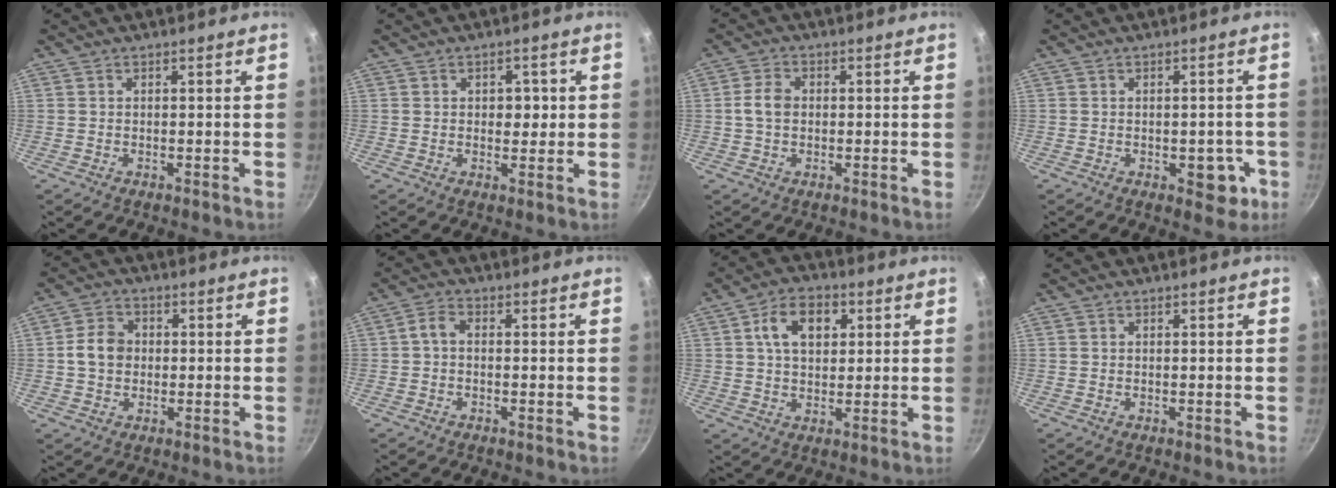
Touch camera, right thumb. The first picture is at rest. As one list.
[{"total": 3.5, "force": [0.5, 2.5, 2.4], "torque": [-0.012, -0.002, 0.005]}, {"total": 4.2, "force": [0.1, 3.1, 2.8], "torque": [-0.051, 0.012, -0.005]}, {"total": 5.6, "force": [-1.8, 3.4, 4.1], "torque": [-0.015, 0.009, -0.018]}, {"total": 5.9, "force": [0.0, 4.9, 3.2], "torque": [-0.039, 0.011, -0.011]}, {"total": 2.7, "force": [-0.3, 1.4, 2.2], "torque": [-0.057, 0.013, -0.014]}, {"total": 9.2, "force": [2.8, 6.1, 6.3], "torque": [-0.085, 0.004, 0.040]}, {"total": 0.0}]